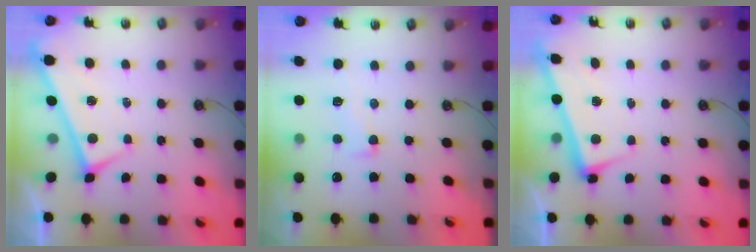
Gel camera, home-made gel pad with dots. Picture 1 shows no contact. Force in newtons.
{"total": 1.5, "press": 0.6, "slide": 1.4}
{"total": 2.7, "press": 2.6, "slide": 0.7}